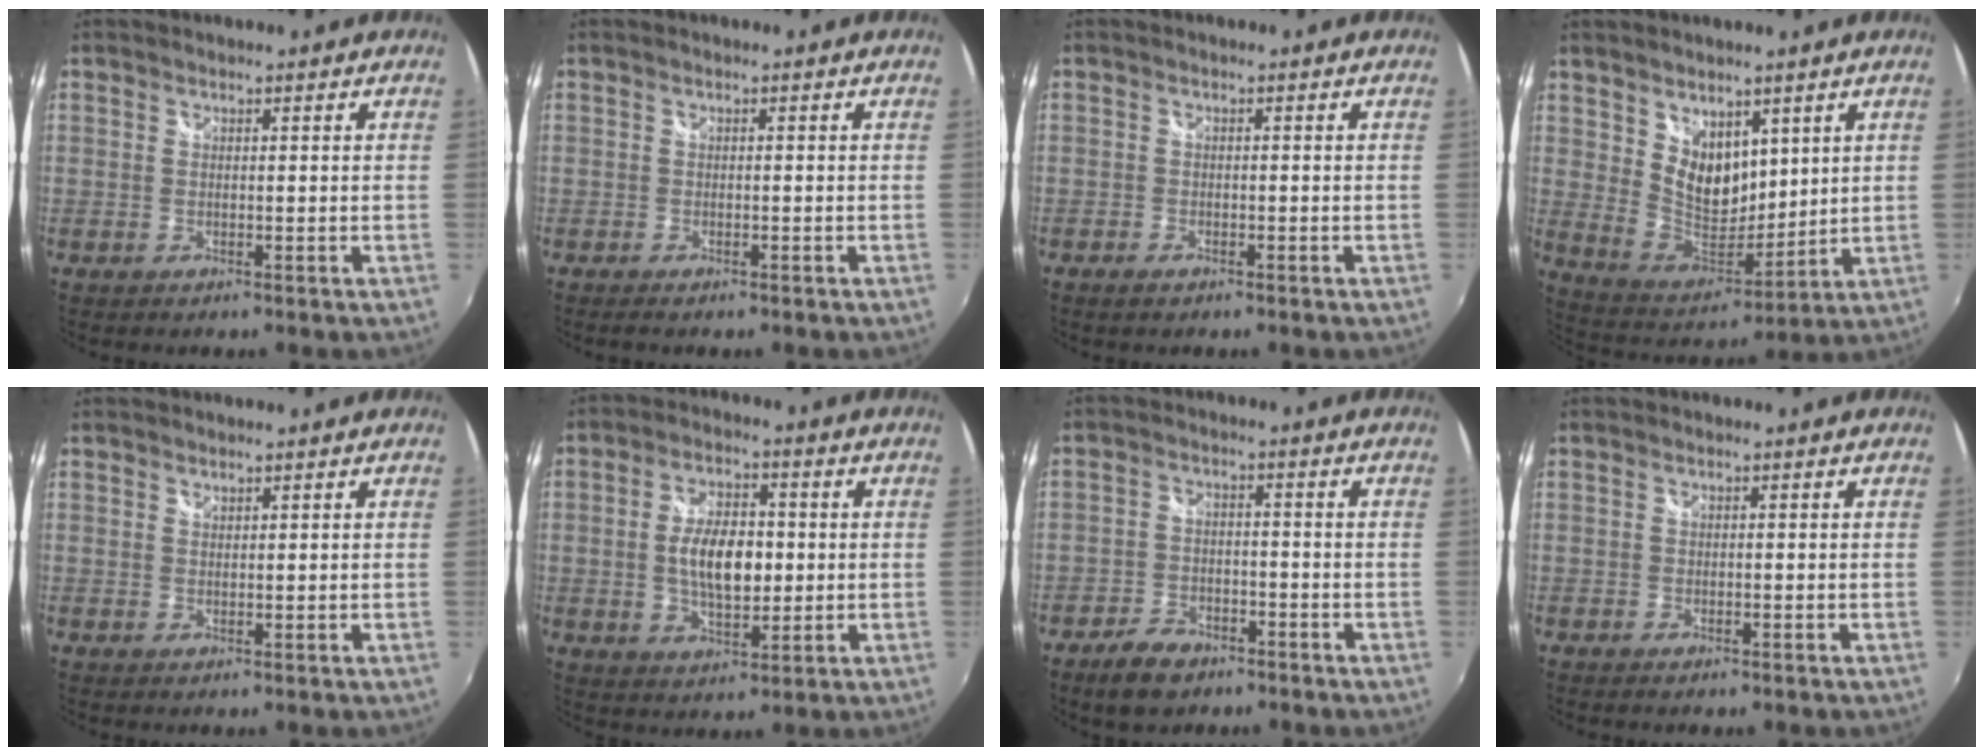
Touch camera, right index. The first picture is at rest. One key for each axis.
{"total": 1.9, "fx": -1.5, "fy": 0.6, "fz": 0.9, "tx": -0.021, "ty": -0.010, "tz": -0.026}
{"total": 1.6, "fx": -1.2, "fy": 0.8, "fz": 0.6, "tx": -0.016, "ty": -0.003, "tz": -0.023}
{"total": 10.5, "fx": 5.3, "fy": 7.0, "fz": 5.7, "tx": -0.092, "ty": -0.003, "tz": 0.113}
{"total": 0.6, "fx": 0.5, "fy": 0.2, "fz": 0.0, "tx": 0.001, "ty": 0.000, "tz": 0.010}
{"total": 9.7, "fx": -0.2, "fy": 4.9, "fz": 8.4, "tx": -0.153, "ty": 0.004, "tz": -0.002}
{"total": 7.2, "fx": -5.2, "fy": 3.9, "fz": 3.1, "tx": -0.086, "ty": 0.003, "tz": -0.087}
{"total": 1.0, "fx": -0.8, "fy": 0.4, "fz": 0.4, "tx": -0.011, "ty": -0.004, "tz": -0.013}